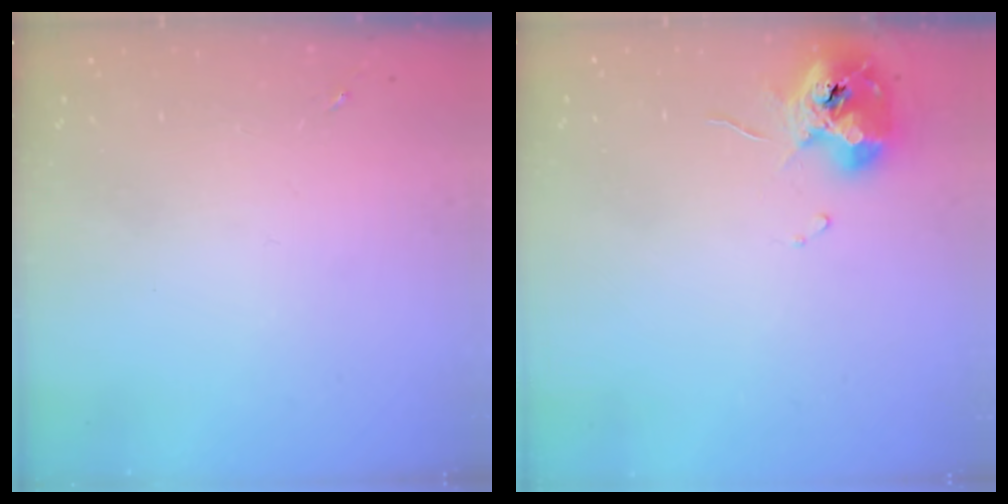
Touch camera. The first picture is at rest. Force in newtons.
{"total": 11.0, "press": 11.0, "slide": 1.1}